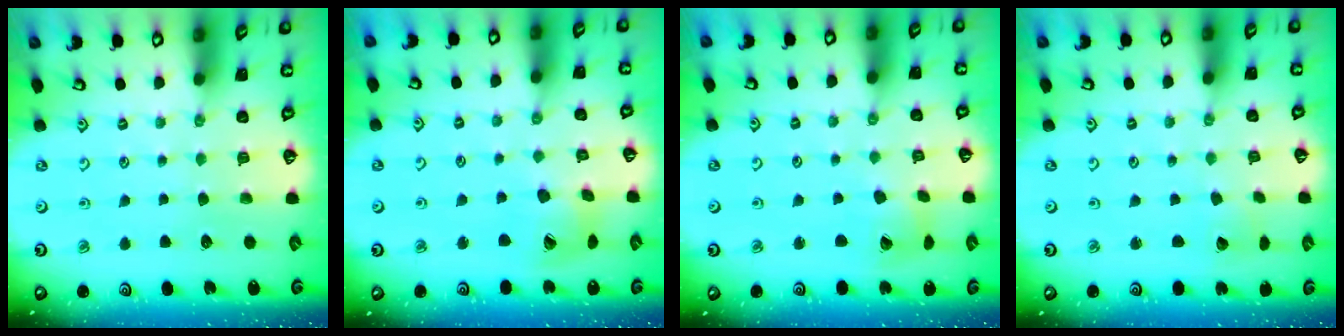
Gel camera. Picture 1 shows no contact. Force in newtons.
{"total": 12.9, "press": 12.8, "slide": 1.6}
{"total": 8.1, "press": 8.1, "slide": 1.0}
{"total": 2.8, "press": 2.8, "slide": 0.2}